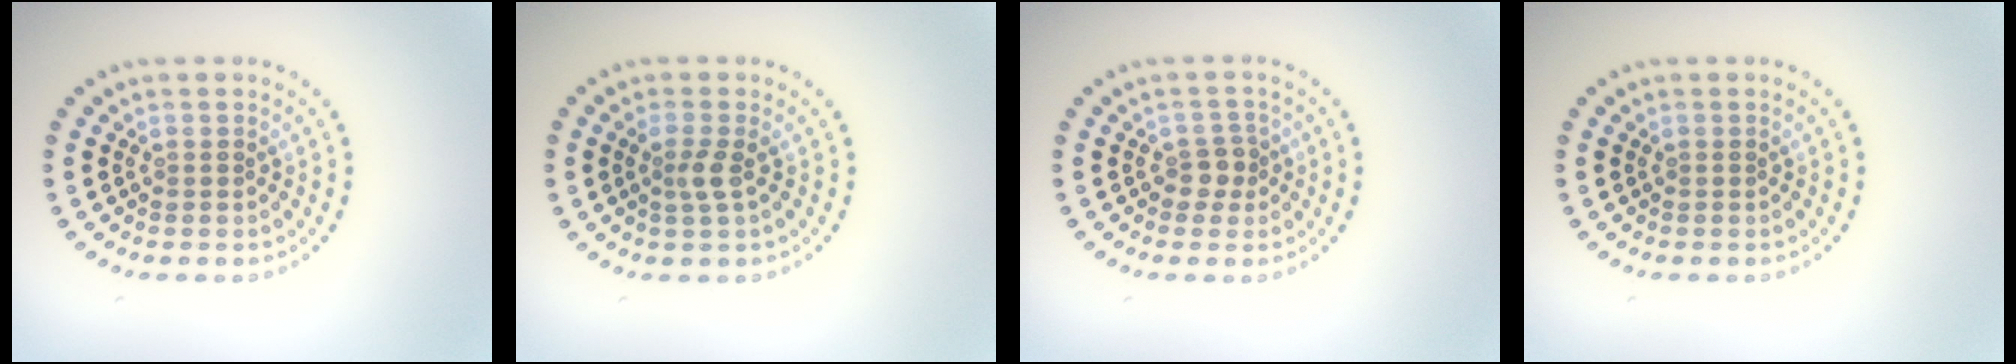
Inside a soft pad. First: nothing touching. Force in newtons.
{"total": 1.6, "press": 1.2, "slide": 1.0}
{"total": 1.8, "press": 1.5, "slide": 0.9}
{"total": 0.0}